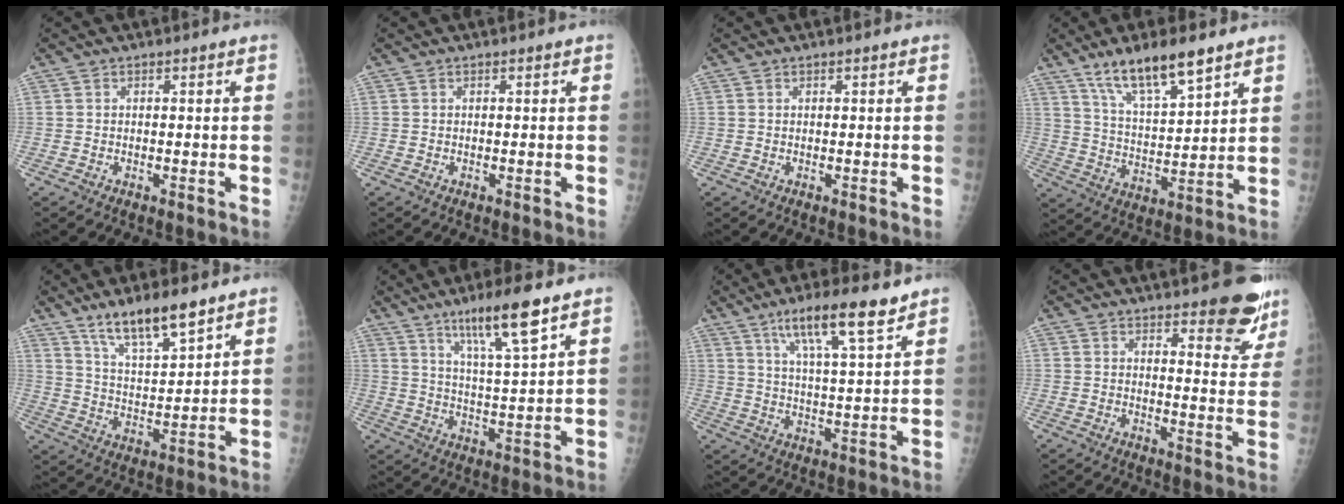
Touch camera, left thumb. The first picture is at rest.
{"total": 0.0}
{"total": 0.0}
{"total": 12.9, "force": [8.9, 3.2, 8.7], "torque": [-0.141, -0.044, 0.168]}
{"total": 11.6, "force": [8.3, 2.7, 7.5], "torque": [-0.121, -0.049, 0.158]}
{"total": 11.5, "force": [7.2, 1.0, 8.9], "torque": [-0.152, -0.039, 0.129]}
{"total": 12.3, "force": [7.9, 1.9, 9.2], "torque": [-0.150, -0.032, 0.135]}
{"total": 10.1, "force": [7.5, 3.3, 5.8], "torque": [-0.030, -0.050, 0.090]}